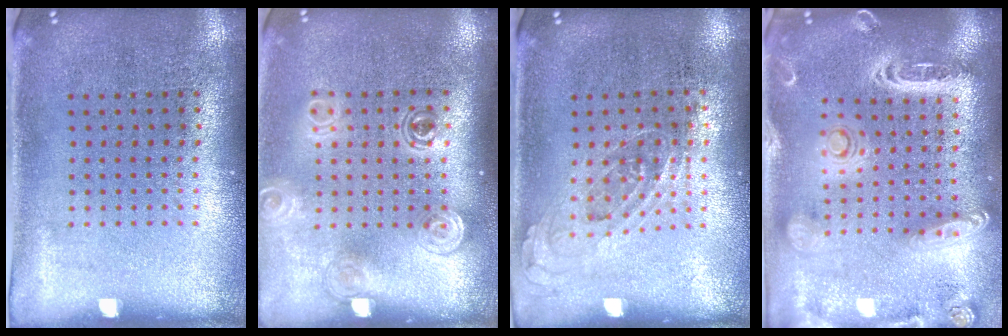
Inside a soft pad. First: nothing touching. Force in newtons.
{"total": 1.5, "press": 1.3, "slide": 0.9}
{"total": 0.6, "press": 0.6, "slide": 0.3}
{"total": 2.7, "press": 2.3, "slide": 1.3}